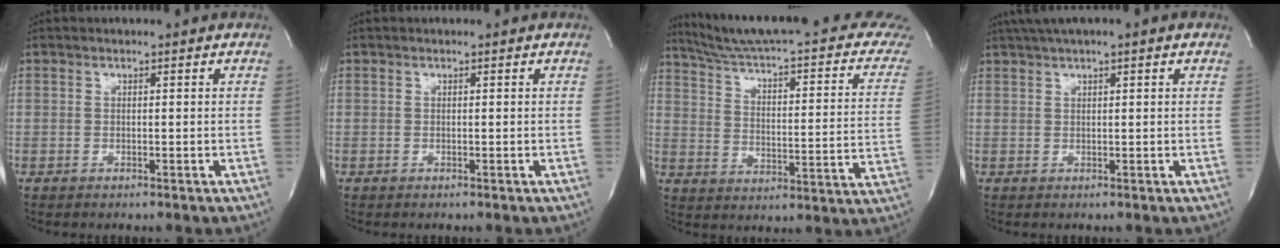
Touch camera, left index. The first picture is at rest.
{"total": 0.0}
{"total": 23.8, "force": [20.9, 1.6, 11.4], "torque": [-0.165, -0.047, 0.266]}
{"total": 5.8, "force": [4.0, 0.5, 4.2], "torque": [-0.071, 0.035, 0.063]}